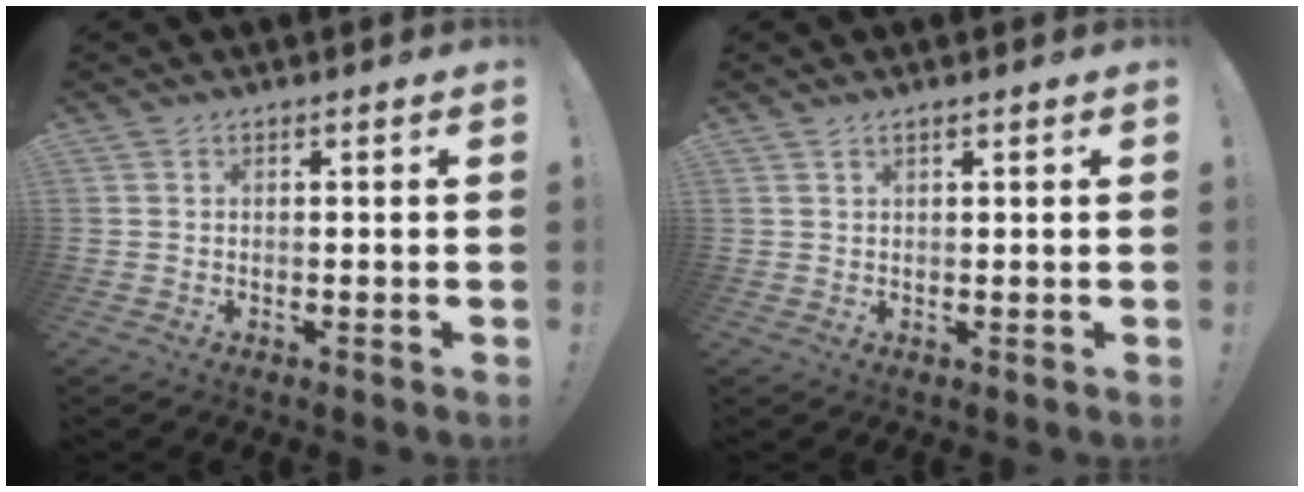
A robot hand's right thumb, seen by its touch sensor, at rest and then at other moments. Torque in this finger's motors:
{"motor_torque": [-0.35, 0.05, 0.08, -0.03, 0.05]}